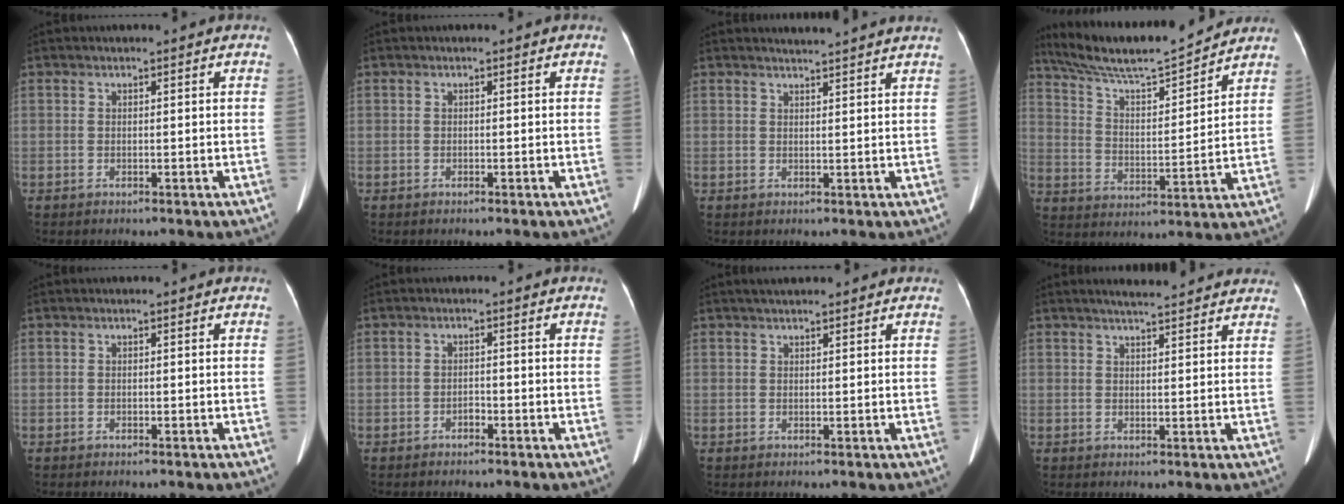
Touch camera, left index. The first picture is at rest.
{"total": 0.0}
{"total": 5.1, "force": [4.8, -0.8, 1.4], "torque": [-0.019, 0.009, 0.049]}
{"total": 15.4, "force": [14.3, 0.6, 5.8], "torque": [-0.113, 0.007, 0.238]}
{"total": 0.0}
{"total": 1.3, "force": [-0.9, 0.6, 0.6], "torque": [-0.009, 0.002, -0.015]}
{"total": 3.6, "force": [2.9, 0.9, 1.9], "torque": [-0.023, 0.030, 0.043]}
{"total": 9.8, "force": [8.7, 1.5, 4.1], "torque": [-0.049, 0.021, 0.097]}